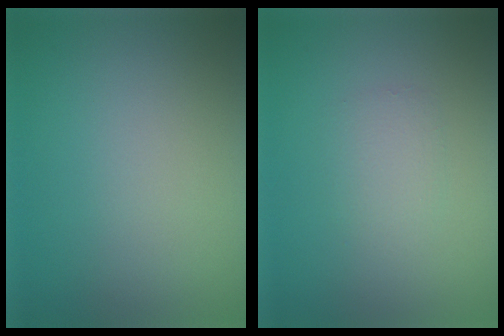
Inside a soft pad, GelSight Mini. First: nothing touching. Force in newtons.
{"total": 1.6, "press": 1.6, "slide": 0.0}